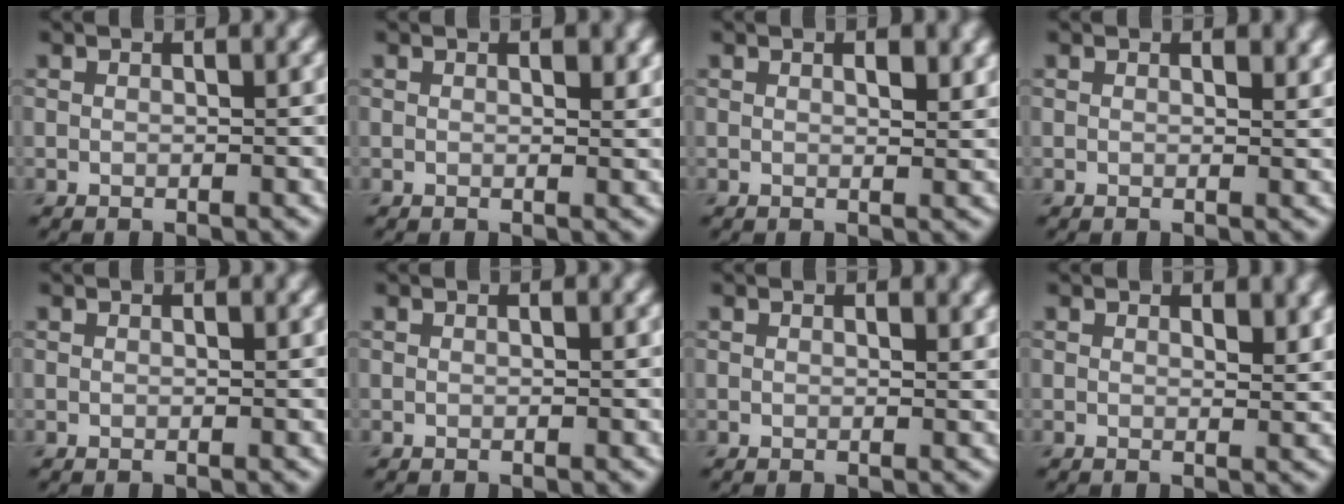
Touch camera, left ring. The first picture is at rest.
{"total": 1.2, "force": [0.7, 0.4, 0.9], "torque": [-0.009, -0.002, 0.012]}
{"total": 1.7, "force": [0.9, 0.6, 1.3], "torque": [-0.014, -0.003, 0.016]}
{"total": 1.1, "force": [0.7, 0.4, 0.8], "torque": [-0.006, -0.003, 0.012]}
{"total": 0.0}
{"total": 0.0}
{"total": 0.9, "force": [0.6, 0.3, 0.6], "torque": [-0.005, -0.001, 0.010]}
{"total": 1.8, "force": [1.1, 0.6, 1.2], "torque": [-0.014, -0.005, 0.020]}